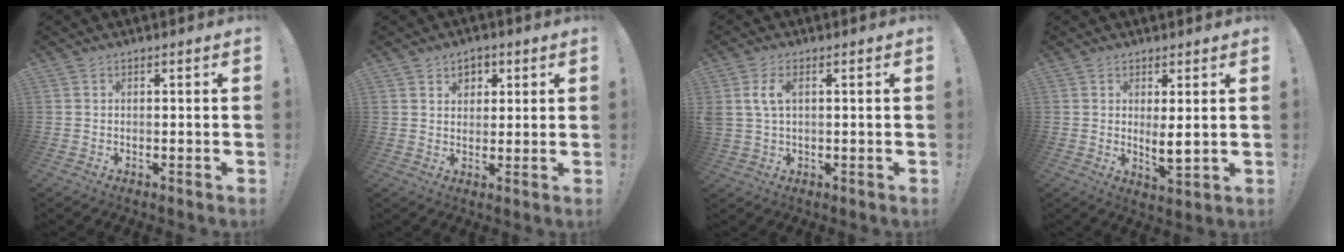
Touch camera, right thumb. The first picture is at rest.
{"total": 4.5, "force": [2.0, 3.8, 1.4], "torque": [-0.010, -0.009, 0.035]}
{"total": 5.6, "force": [1.2, 3.3, 4.4], "torque": [-0.095, 0.004, 0.021]}
{"total": 5.1, "force": [1.4, 1.0, 4.8], "torque": [-0.058, -0.026, 0.023]}